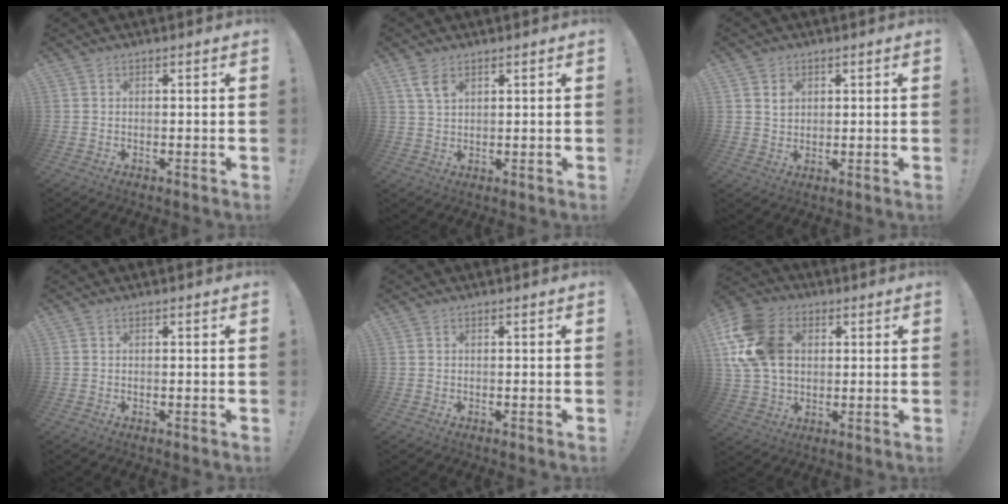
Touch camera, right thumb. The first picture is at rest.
{"total": 4.5, "force": [2.7, 2.1, 3.0], "torque": [-0.048, -0.011, 0.047]}
{"total": 3.5, "force": [1.5, 3.0, 0.8], "torque": [0.004, -0.011, 0.022]}
{"total": 0.0}
{"total": 0.0}
{"total": 18.5, "force": [4.3, 13.7, 11.6], "torque": [-0.228, -0.007, 0.085]}